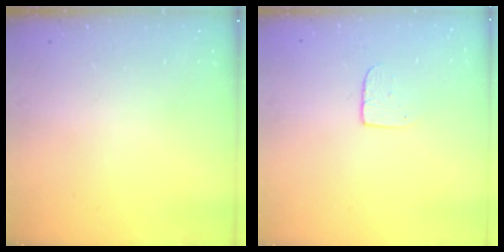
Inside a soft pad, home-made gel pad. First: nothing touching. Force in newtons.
{"total": 5.0, "press": 5.0, "slide": 0.4}